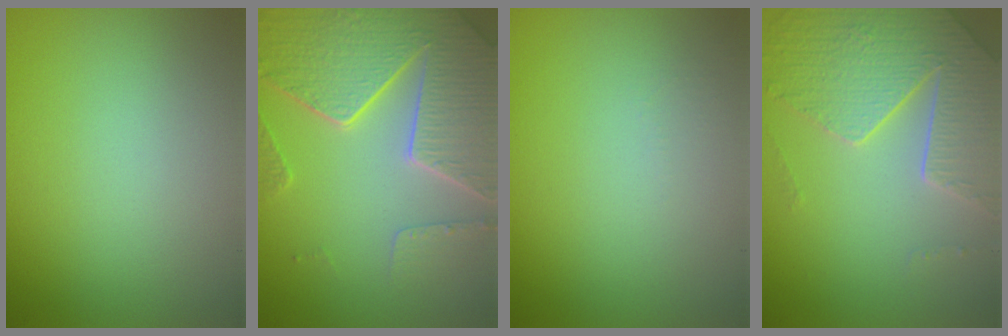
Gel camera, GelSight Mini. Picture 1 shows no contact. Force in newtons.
{"total": 8.2, "press": 6.1, "slide": 5.6}
{"total": 0.6, "press": 0.6, "slide": 0.3}
{"total": 5.7, "press": 4.8, "slide": 2.9}